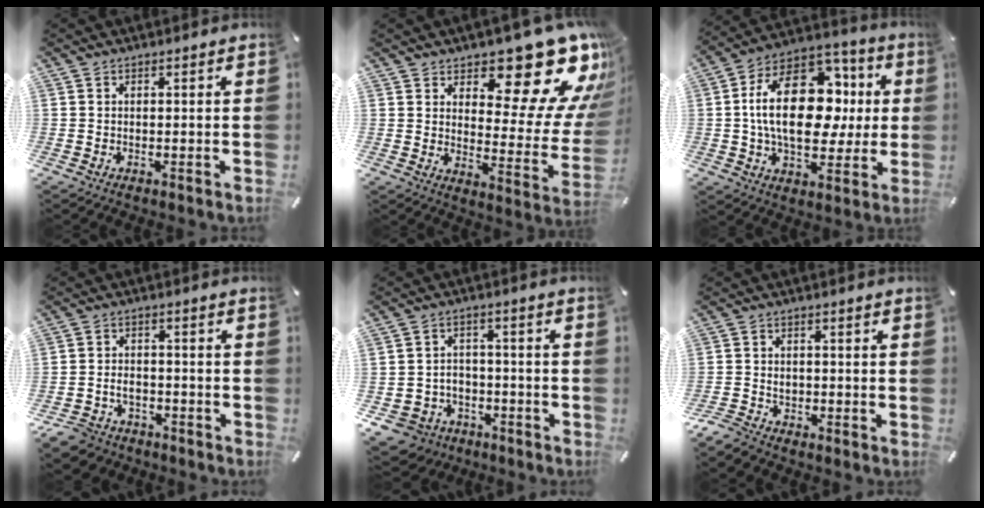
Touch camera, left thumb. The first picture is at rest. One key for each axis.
{"total": 19.2, "fx": 13.2, "fy": 8.4, "fz": 11.0, "tx": -0.116, "ty": -0.119, "tz": 0.213}
{"total": 23.8, "fx": 2.6, "fy": 15.5, "fz": 17.9, "tx": -0.316, "ty": 0.007, "tz": 0.050}
{"total": 5.6, "fx": -3.4, "fy": 4.0, "fz": 1.8, "tx": -0.055, "ty": 0.008, "tz": -0.071}
{"total": 7.2, "fx": -4.2, "fy": 5.8, "fz": 1.2, "tx": -0.043, "ty": 0.028, "tz": -0.078}
{"total": 3.7, "fx": -2.5, "fy": 2.4, "fz": 1.2, "tx": -0.032, "ty": 0.011, "tz": -0.051}